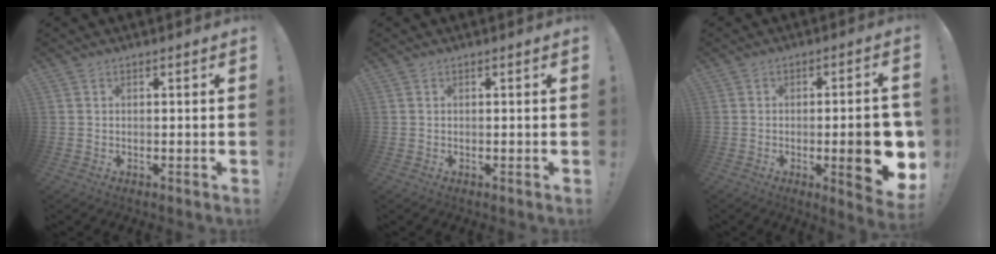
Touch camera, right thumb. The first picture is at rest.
{"total": 0.0}
{"total": 14.7, "force": [-3.0, 3.5, 14.0], "torque": [-0.169, -0.005, -0.035]}